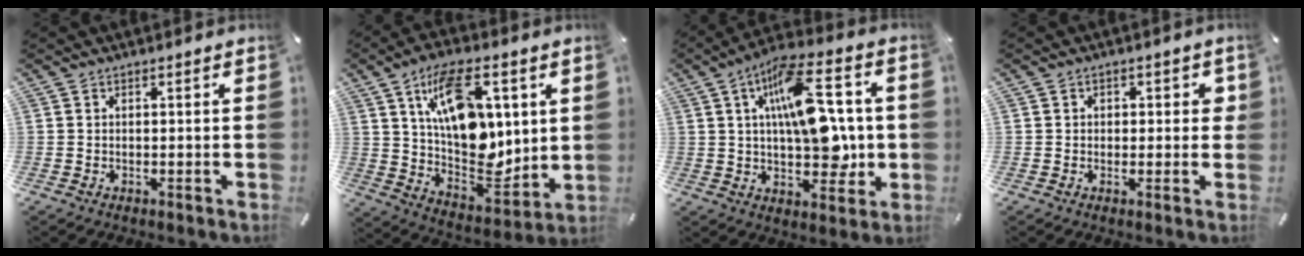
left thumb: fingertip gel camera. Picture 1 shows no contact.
{"total": 17.8, "force": [6.8, 10.2, 12.9], "torque": [-0.231, -0.033, 0.118]}
{"total": 18.4, "force": [3.2, 9.4, 15.4], "torque": [-0.231, -0.001, 0.055]}
{"total": 2.5, "force": [-0.1, 2.1, 1.3], "torque": [-0.002, -0.001, -0.010]}